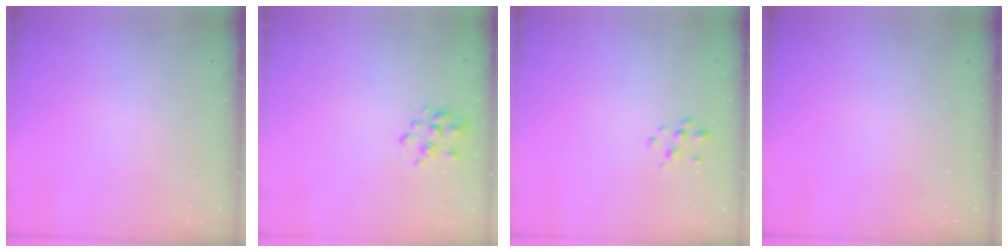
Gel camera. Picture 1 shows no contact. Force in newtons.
{"total": 3.3, "press": 3.1, "slide": 1.0}
{"total": 2.1, "press": 2.1, "slide": 0.1}
{"total": 0.0}